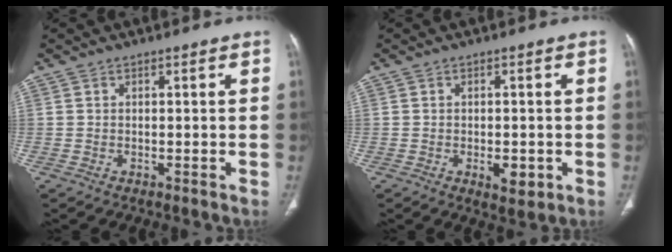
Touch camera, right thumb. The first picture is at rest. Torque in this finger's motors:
{"motor_torque": [0.10, 0.46, 0.05, 0.45, 0.16]}